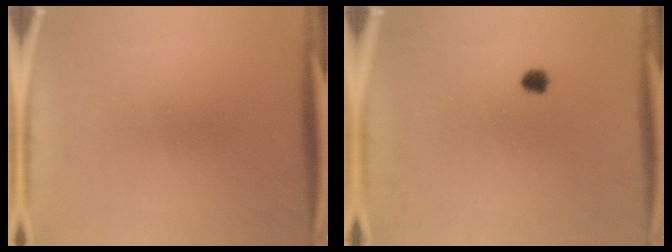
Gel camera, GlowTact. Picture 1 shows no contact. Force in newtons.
{"total": 1.9}